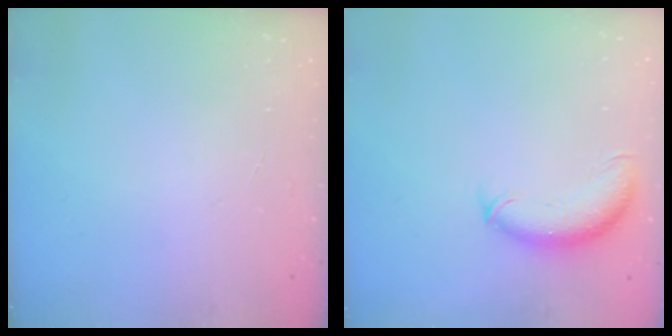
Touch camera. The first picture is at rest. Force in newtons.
{"total": 9.7, "press": 9.6, "slide": 1.8}